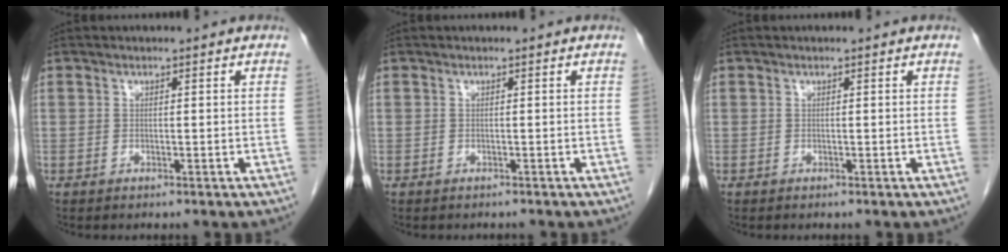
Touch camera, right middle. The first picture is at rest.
{"total": 0.7, "force": [-0.7, 0.2, 0.0], "torque": [-0.008, -0.001, -0.012]}
{"total": 0.0}